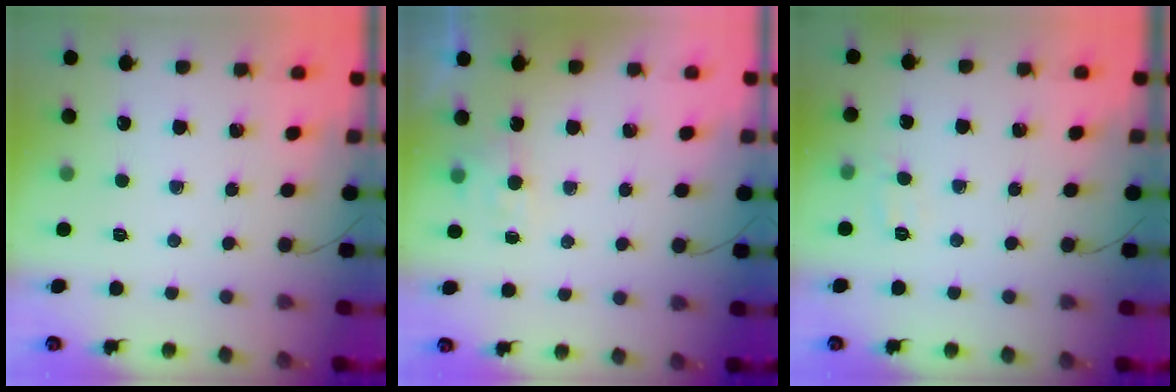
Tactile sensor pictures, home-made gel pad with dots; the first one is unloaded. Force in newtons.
{"total": 2.6, "press": 2.4, "slide": 1.1}
{"total": 5.5, "press": 5.4, "slide": 1.0}